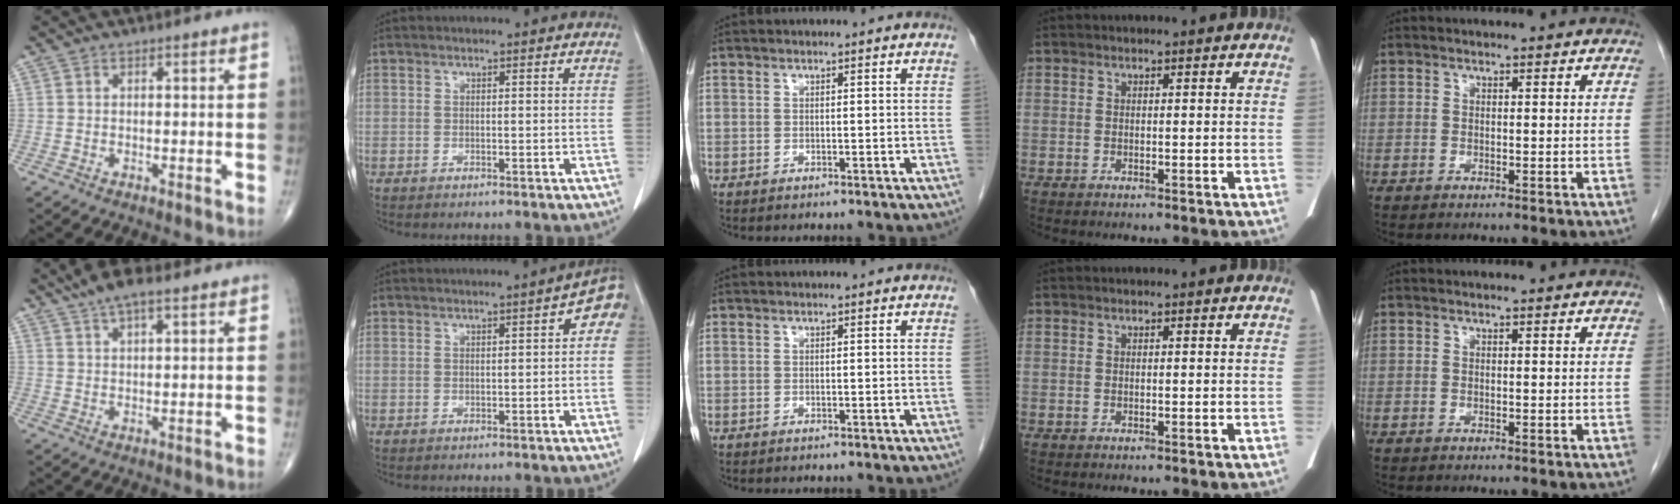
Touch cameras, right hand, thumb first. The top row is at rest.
{"thumb": {"total": 6.7, "force": [4.7, 2.0, 4.3], "torque": [-0.075, -0.002, 0.084]}, "index": {"total": 3.8, "force": [0.8, 1.1, 3.5], "torque": [-0.034, 0.015, 0.004]}}